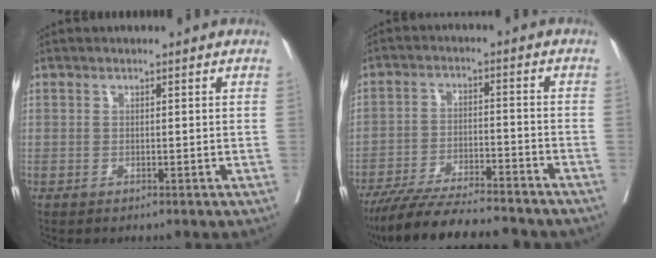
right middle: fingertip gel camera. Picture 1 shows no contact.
{"total": 15.8, "force": [-14.1, 1.6, 6.9], "torque": [-0.117, -0.019, -0.219]}